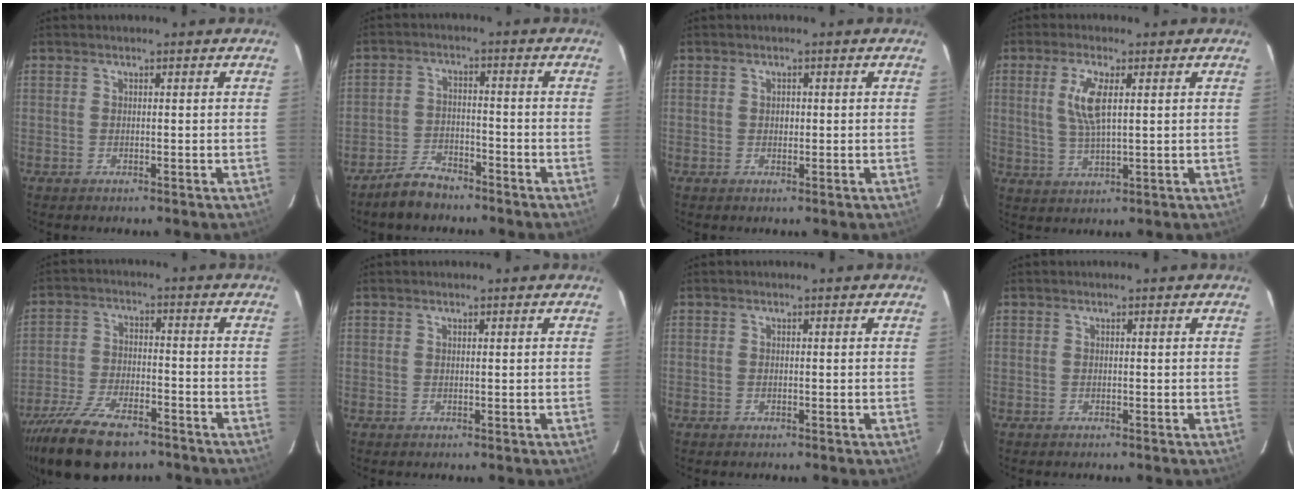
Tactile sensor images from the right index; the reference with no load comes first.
{"total": 5.7, "force": [-4.8, 2.6, 1.6], "torque": [-0.053, 0.013, -0.082]}
{"total": 1.0, "force": [0.0, 0.9, 0.3], "torque": [-0.003, 0.004, 0.001]}
{"total": 6.7, "force": [1.7, 1.9, 6.2], "torque": [-0.127, 0.001, 0.035]}
{"total": 16.4, "force": [-12.2, 6.7, 8.8], "torque": [-0.197, -0.030, -0.212]}
{"total": 0.0}
{"total": 0.0}
{"total": 0.0}